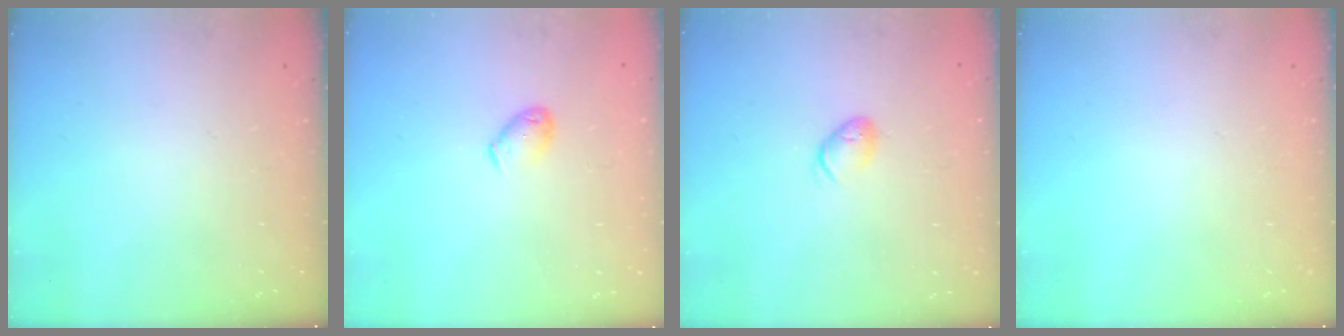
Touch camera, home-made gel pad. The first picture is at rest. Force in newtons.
{"total": 5.0, "press": 5.0, "slide": 0.7}
{"total": 5.6, "press": 5.6, "slide": 1.0}
{"total": 0.0}